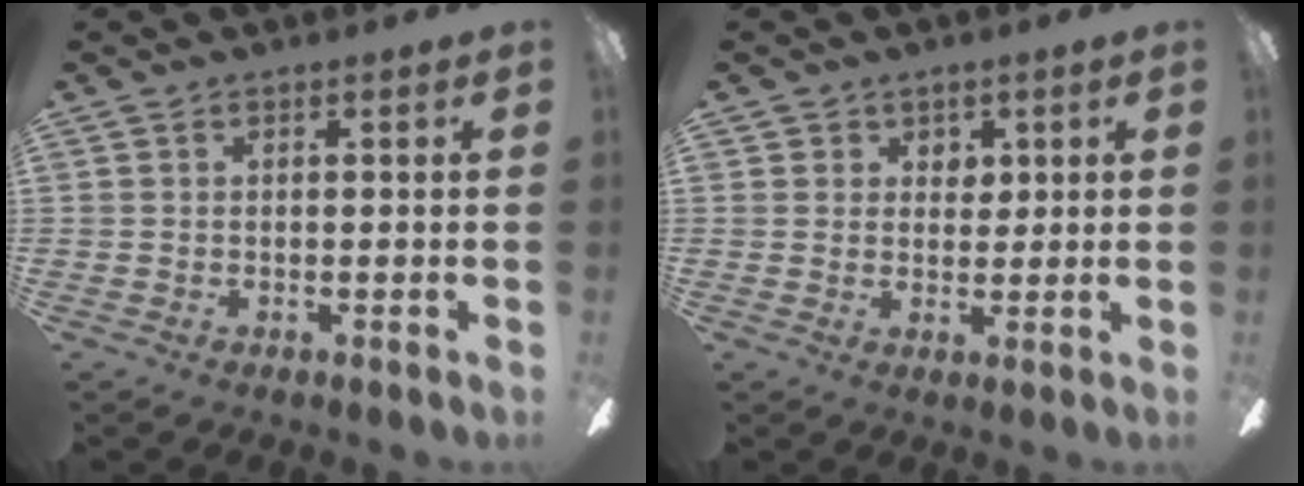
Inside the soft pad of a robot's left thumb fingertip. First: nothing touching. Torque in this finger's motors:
{"motor_torque": [-0.03, -0.18, -0.35, 0.19, 0.00]}